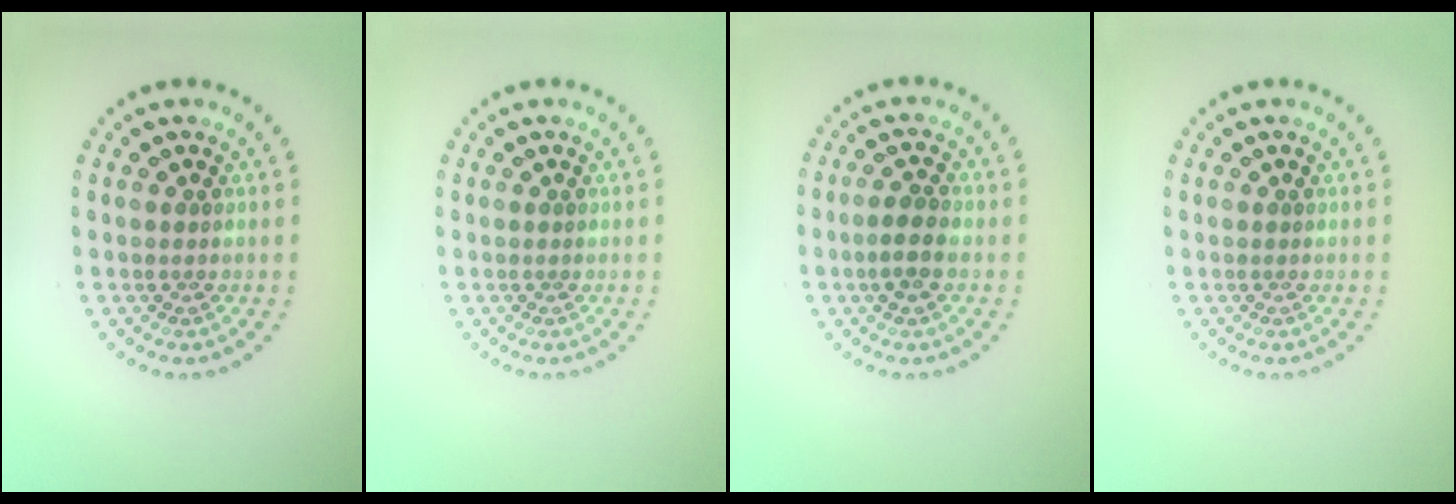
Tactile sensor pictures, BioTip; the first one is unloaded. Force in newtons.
{"total": 0.0}
{"total": 2.4, "press": 2.3, "slide": 0.5}
{"total": 0.0}